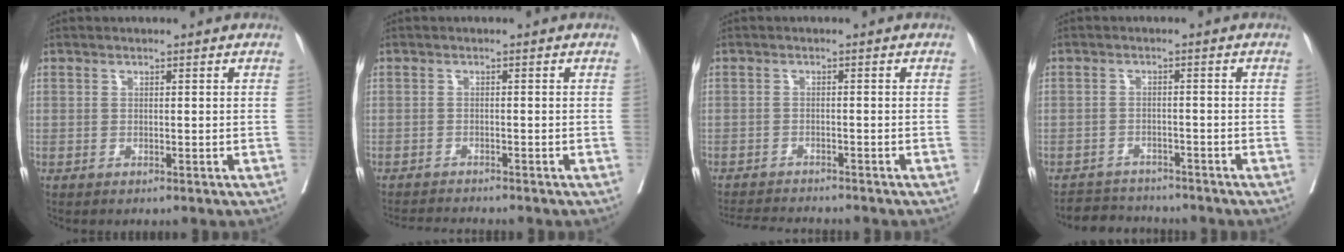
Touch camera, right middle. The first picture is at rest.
{"total": 4.1, "force": [-4.0, -0.4, 0.8], "torque": [-0.010, -0.015, -0.064]}
{"total": 6.7, "force": [-6.5, 0.3, 1.8], "torque": [-0.025, -0.009, -0.102]}
{"total": 4.8, "force": [-4.7, 1.1, 0.0], "torque": [0.005, 0.006, -0.073]}